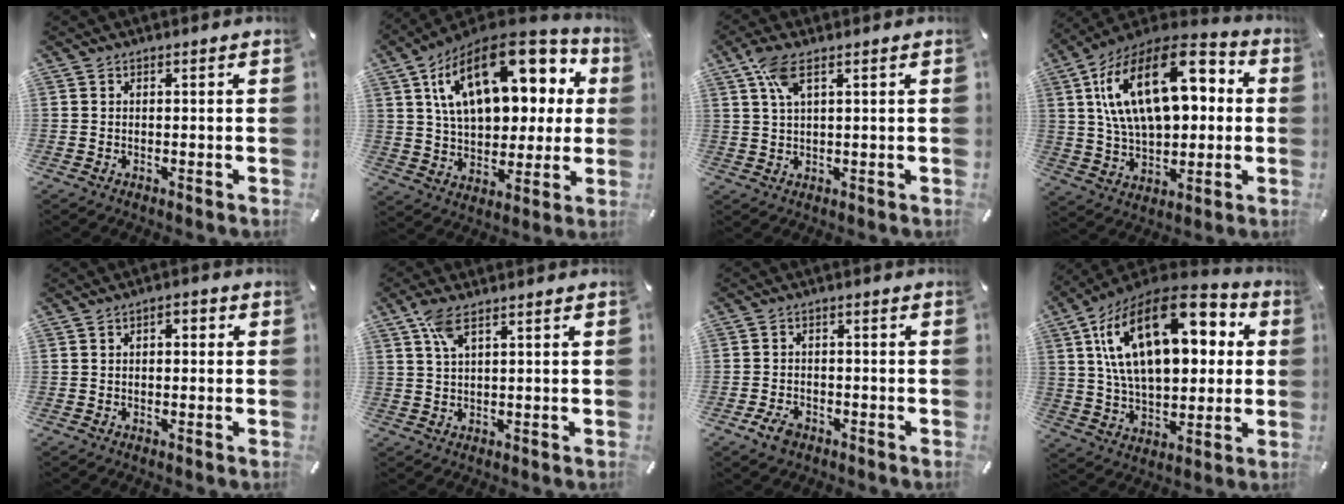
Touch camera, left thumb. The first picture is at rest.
{"total": 23.2, "force": [10.0, 13.4, 16.1], "torque": [-0.269, -0.045, 0.169]}
{"total": 5.9, "force": [2.8, 1.8, 4.8], "torque": [-0.105, 0.004, 0.050]}
{"total": 24.0, "force": [7.2, 14.2, 17.9], "torque": [-0.340, -0.015, 0.117]}
{"total": 2.3, "force": [-0.1, 1.3, 1.8], "torque": [-0.026, 0.005, -0.005]}
{"total": 4.9, "force": [2.6, 1.5, 3.9], "torque": [-0.086, 0.004, 0.046]}
{"total": 3.9, "force": [-2.4, 2.3, 2.0], "torque": [-0.045, 0.009, -0.047]}
{"total": 25.9, "force": [8.8, 14.7, 19.4], "torque": [-0.366, -0.036, 0.140]}